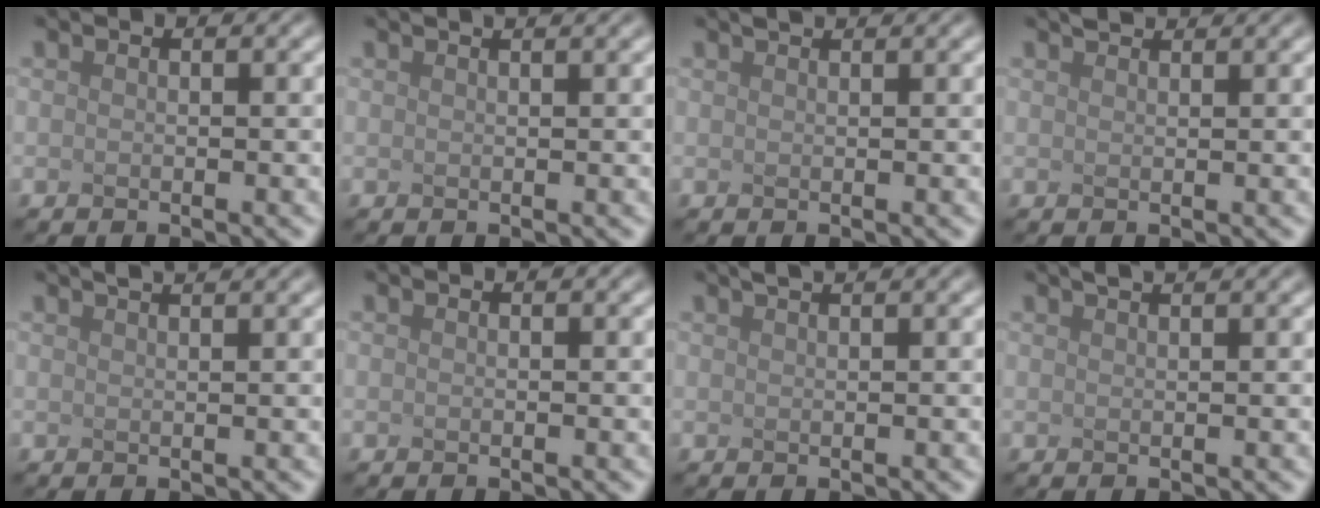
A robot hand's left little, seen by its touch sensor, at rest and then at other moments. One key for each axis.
{"total": 2.4, "fx": 1.6, "fy": 1.0, "fz": 1.5, "tx": 0.003, "ty": 0.016, "tz": -0.011}
{"total": 1.5, "fx": 1.2, "fy": 0.4, "fz": 0.7, "tx": 0.000, "ty": 0.007, "tz": -0.003}
{"total": 1.6, "fx": 1.5, "fy": 0.2, "fz": 0.4, "tx": -0.002, "ty": 0.005, "tz": 0.018}
{"total": 3.8, "fx": 2.8, "fy": 1.3, "fz": 2.2, "tx": -0.007, "ty": 0.030, "tz": 0.005}
{"total": 0.0}
{"total": 2.7, "fx": 2.0, "fy": 0.8, "fz": 1.6, "tx": -0.005, "ty": 0.017, "tz": 0.000}
{"total": 3.0, "fx": 2.2, "fy": 1.0, "fz": 1.8, "tx": -0.005, "ty": 0.022, "tz": 0.000}